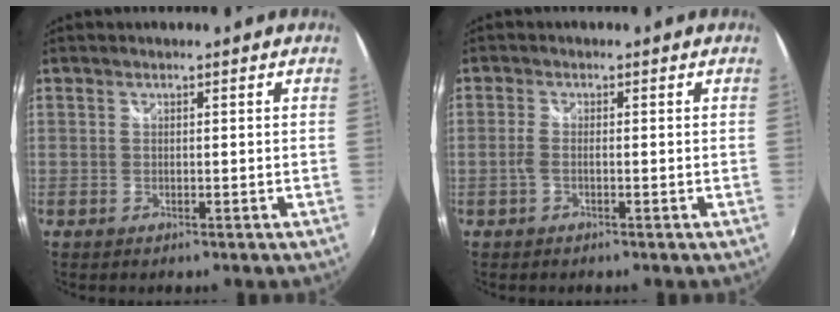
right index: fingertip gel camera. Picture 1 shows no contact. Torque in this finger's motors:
{"motor_torque": [0.32, -0.01, 0.14, 0.06]}